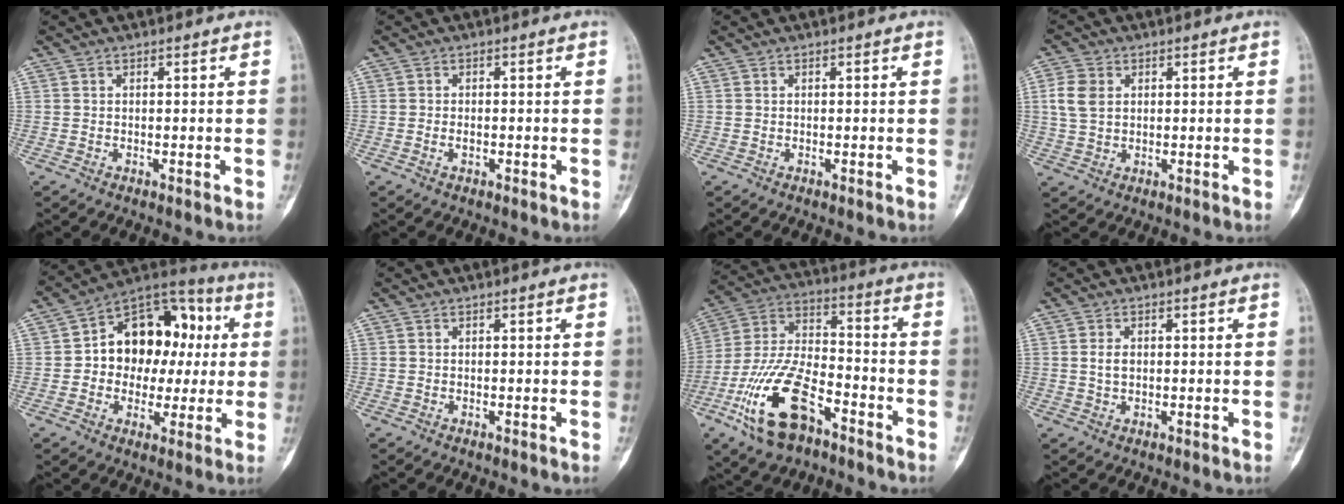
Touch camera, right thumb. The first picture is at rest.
{"total": 1.3, "force": [-0.4, 0.8, 0.9], "torque": [-0.017, 0.005, -0.007]}
{"total": 0.0}
{"total": 5.6, "force": [1.4, 4.1, 3.6], "torque": [-0.070, 0.003, 0.028]}
{"total": 17.6, "force": [1.6, 13.0, 11.8], "torque": [-0.107, 0.035, 0.015]}
{"total": 0.0}
{"total": 18.3, "force": [-9.3, 8.6, 13.2], "torque": [-0.261, 0.054, -0.174]}
{"total": 2.2, "force": [0.3, 1.5, 1.6], "torque": [-0.025, 0.000, 0.007]}